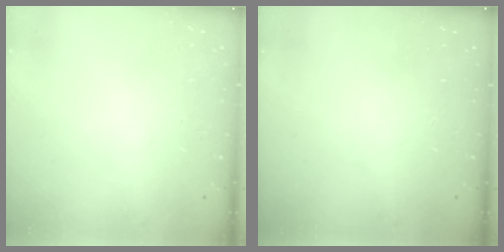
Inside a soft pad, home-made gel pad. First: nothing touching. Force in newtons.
{"total": 0.0}